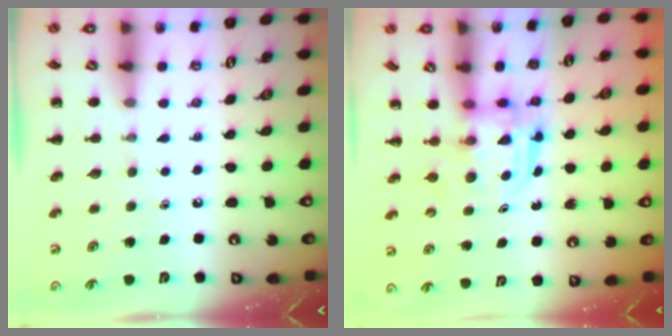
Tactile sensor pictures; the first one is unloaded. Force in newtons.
{"total": 3.3, "press": 3.3, "slide": 0.2}